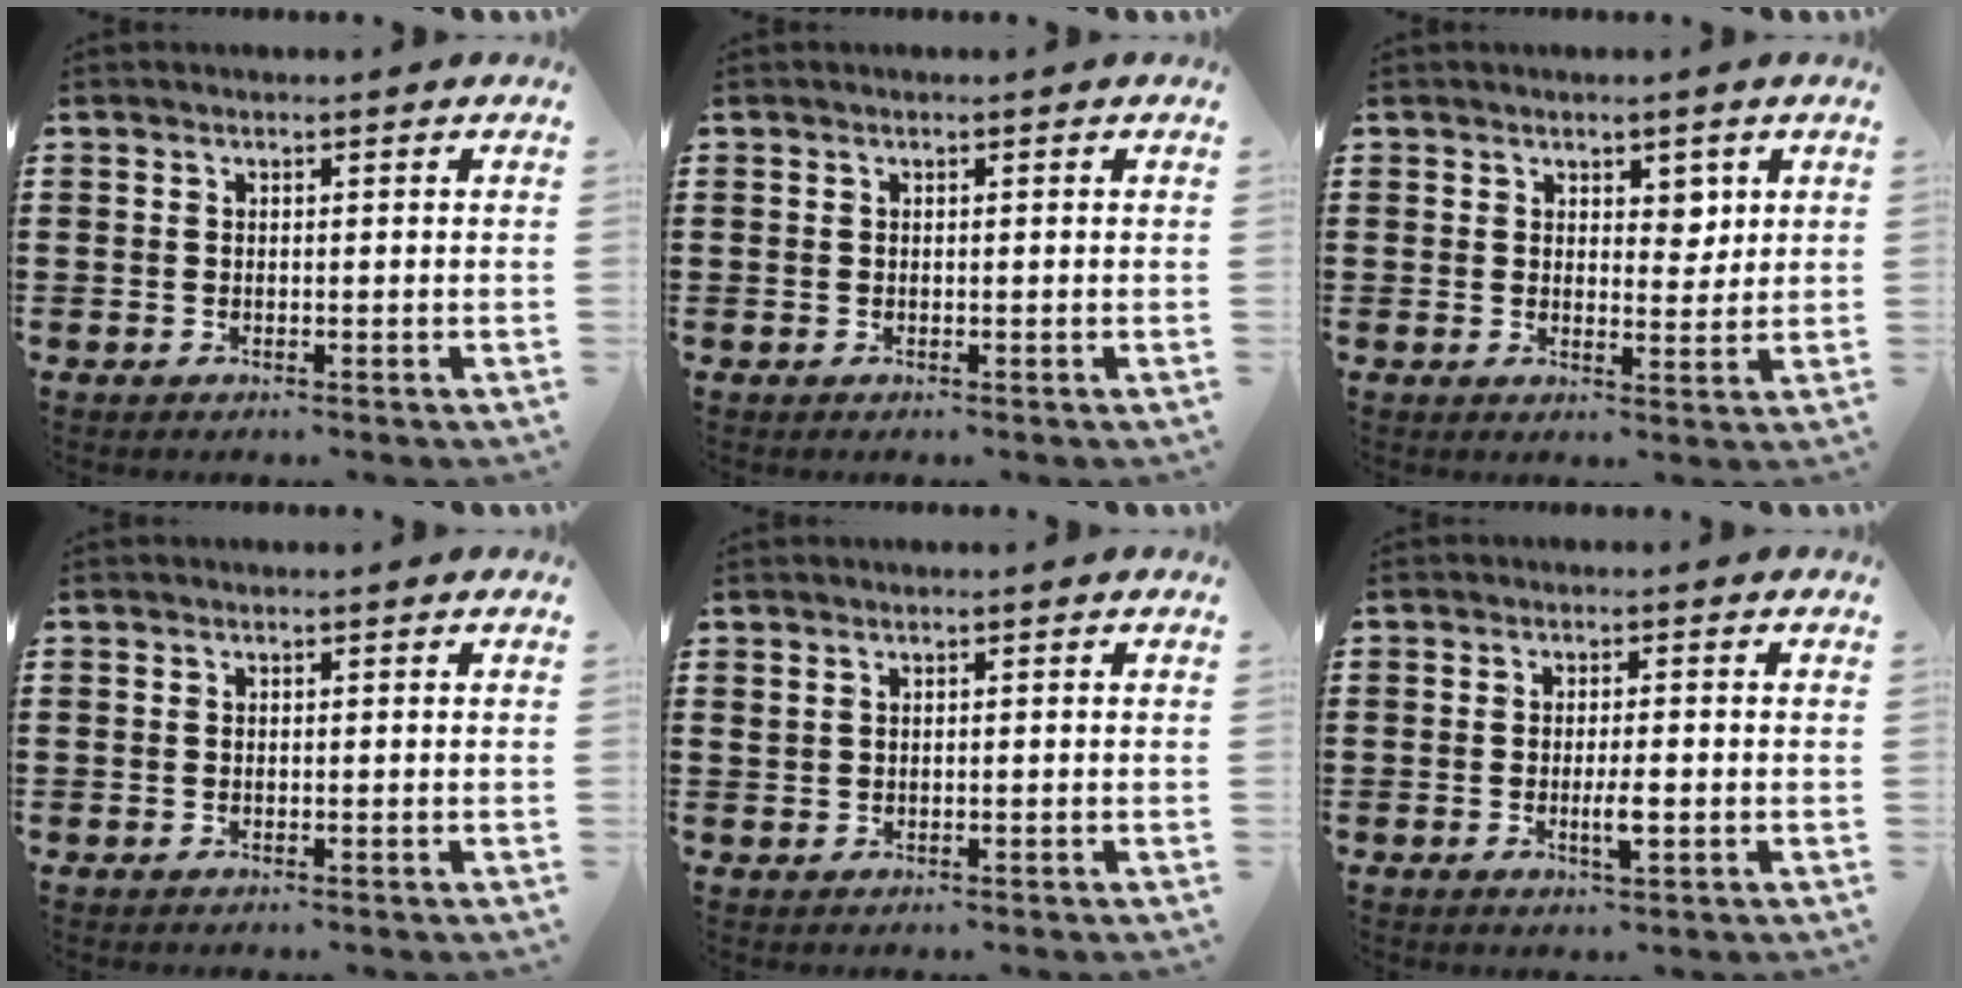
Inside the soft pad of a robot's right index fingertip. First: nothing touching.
{"total": 0.0}
{"total": 3.1, "force": [1.9, 1.9, 1.4], "torque": [-0.017, 0.004, 0.031]}
{"total": 0.0}
{"total": 0.5, "force": [0.4, 0.2, 0.3], "torque": [-0.008, 0.001, 0.007]}
{"total": 3.3, "force": [-0.8, 0.7, 3.1], "torque": [-0.060, -0.003, -0.017]}